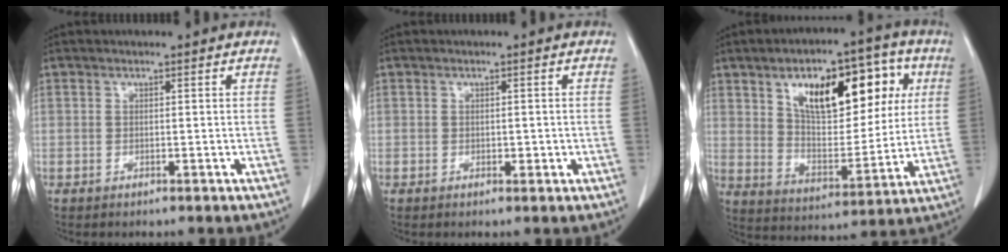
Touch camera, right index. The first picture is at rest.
{"total": 1.4, "force": [-0.3, 0.8, 1.1], "torque": [-0.014, 0.000, 0.000]}
{"total": 18.2, "force": [7.1, 8.4, 14.6], "torque": [-0.216, 0.032, 0.116]}